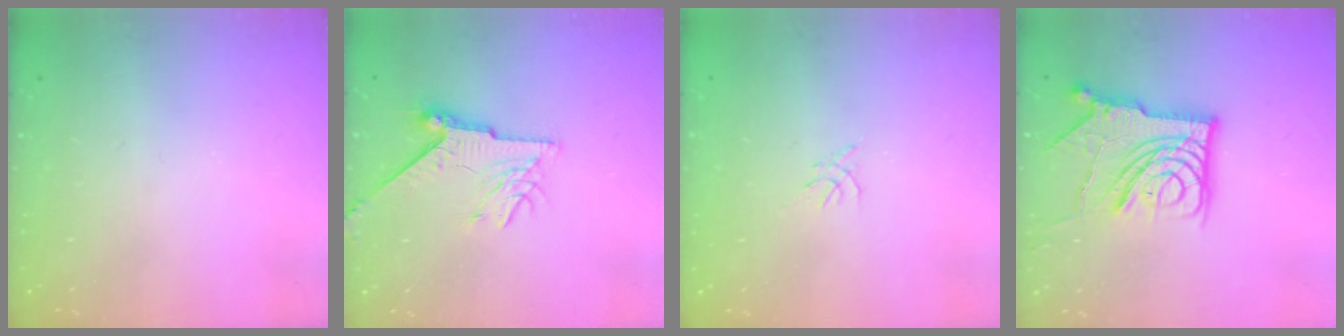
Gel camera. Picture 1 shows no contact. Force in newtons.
{"total": 7.6, "press": 7.6, "slide": 1.0}
{"total": 0.0}
{"total": 14.3, "press": 14.2, "slide": 1.7}